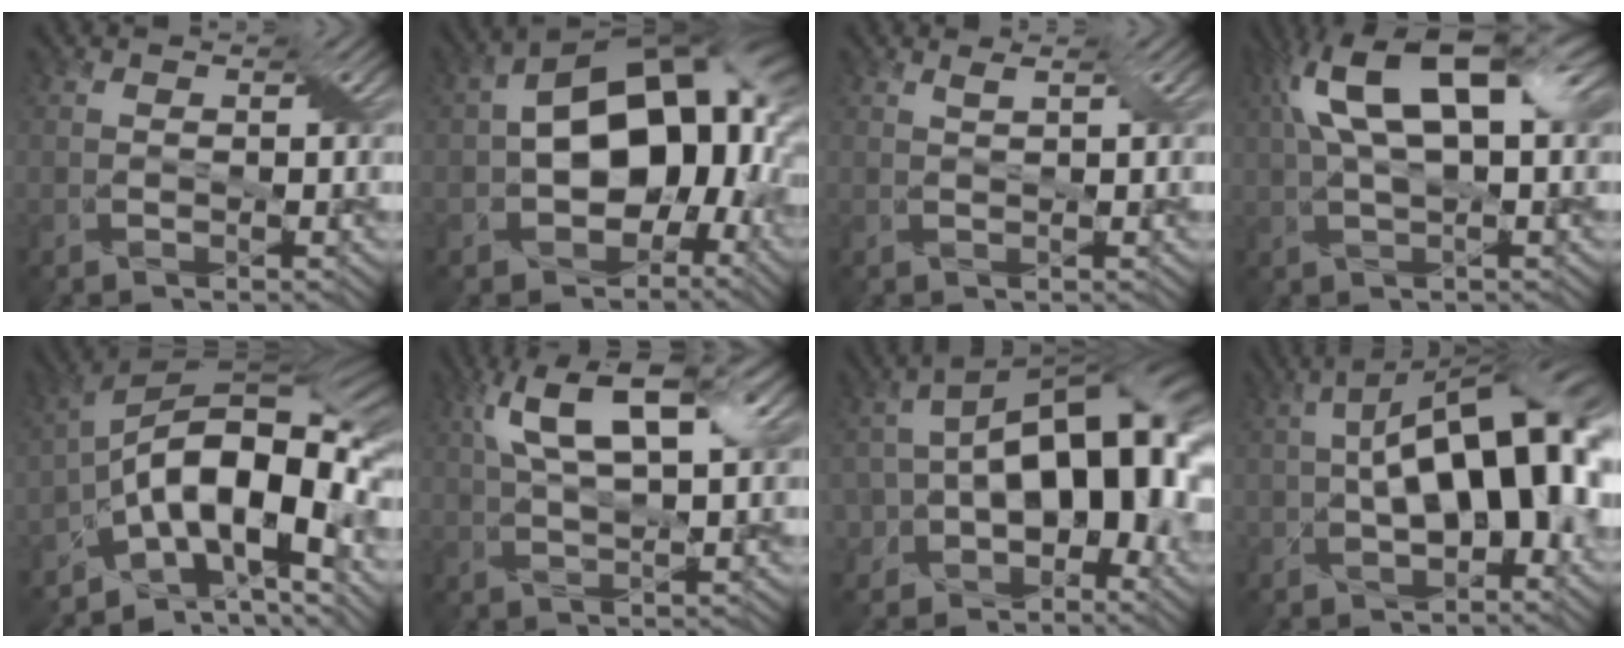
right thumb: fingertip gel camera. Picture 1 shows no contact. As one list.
[{"total": 15.6, "force": [-1.0, 10.4, 11.6], "torque": [-0.168, -0.006, -0.023]}, {"total": 1.1, "force": [0.8, -0.7, 0.2], "torque": [-0.011, 0.002, 0.014]}, {"total": 13.3, "force": [4.2, 5.4, 11.4], "torque": [-0.211, 0.020, 0.067]}, {"total": 16.6, "force": [-5.2, 8.3, 13.4], "torque": [-0.208, 0.009, -0.106]}, {"total": 10.7, "force": [4.9, 3.1, 9.0], "torque": [-0.171, 0.015, 0.079]}, {"total": 16.3, "force": [-2.1, 9.6, 13.0], "torque": [-0.181, -0.008, -0.033]}, {"total": 15.3, "force": [-0.5, 7.8, 13.1], "torque": [-0.181, 0.008, -0.018]}]